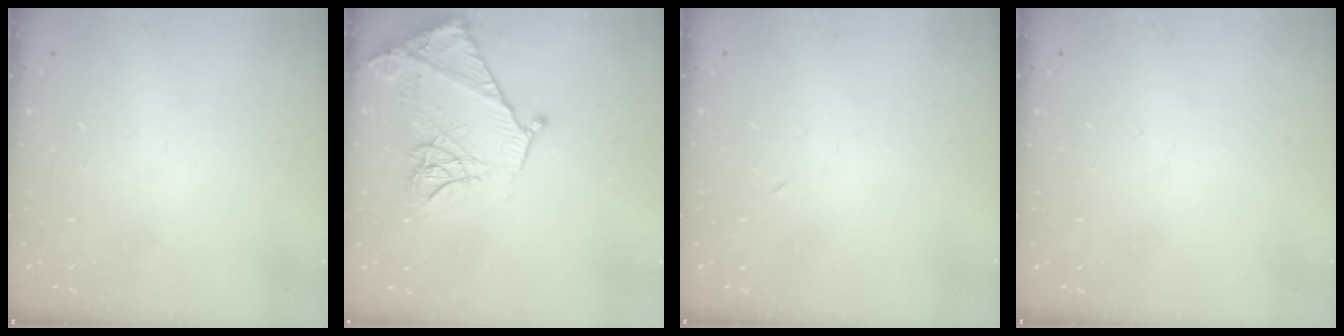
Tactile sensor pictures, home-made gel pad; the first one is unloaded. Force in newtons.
{"total": 17.4, "press": 17.4, "slide": 1.3}
{"total": 2.7, "press": 2.5, "slide": 1.0}
{"total": 0.0}